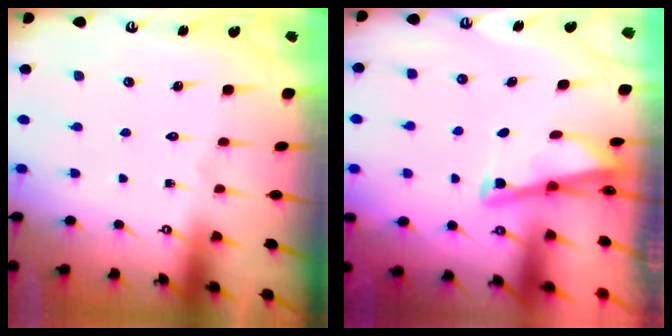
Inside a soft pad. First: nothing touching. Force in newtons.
{"total": 2.8, "press": 2.8, "slide": 0.3}